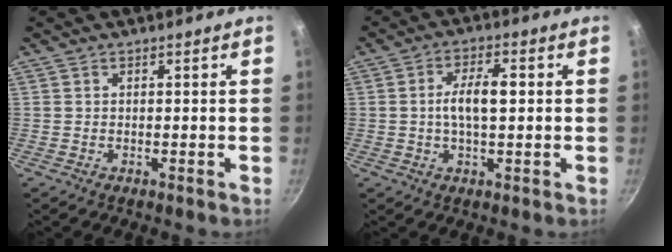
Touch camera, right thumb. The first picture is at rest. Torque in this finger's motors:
{"motor_torque": [0.23, 1.56, 0.54, -0.41, 0.03]}